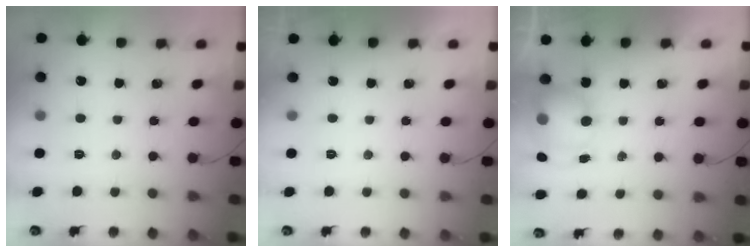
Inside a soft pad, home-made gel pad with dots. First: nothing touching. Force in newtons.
{"total": 0.0}
{"total": 7.1, "press": 6.9, "slide": 1.6}